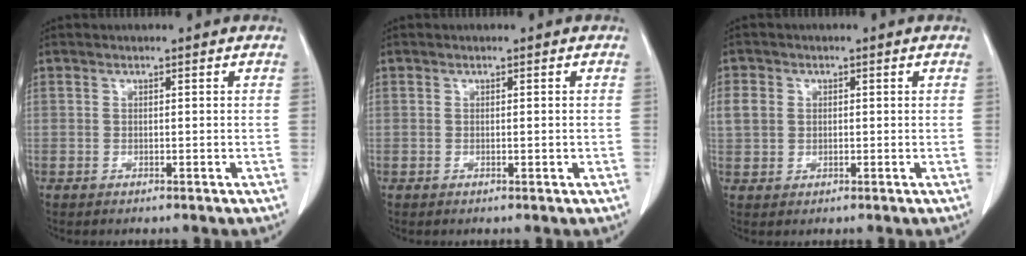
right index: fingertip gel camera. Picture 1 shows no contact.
{"total": 0.8, "force": [-0.1, 0.2, 0.8], "torque": [-0.013, -0.002, 0.003]}
{"total": 3.9, "force": [0.8, 3.3, 1.9], "torque": [-0.046, 0.014, 0.018]}